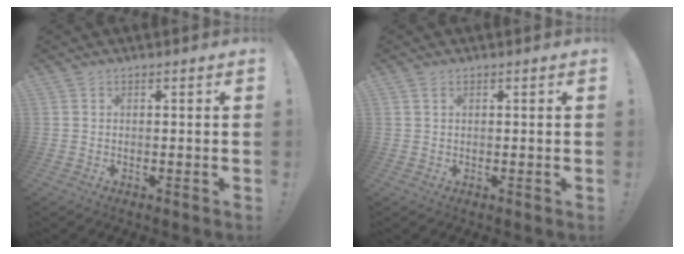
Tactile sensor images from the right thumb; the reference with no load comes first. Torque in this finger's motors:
{"motor_torque": [-0.20, -0.28, -0.32, -0.11, 0.03]}